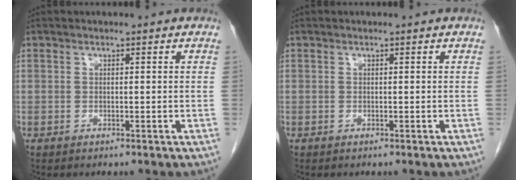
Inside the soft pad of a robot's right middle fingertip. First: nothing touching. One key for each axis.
{"total": 0.0}